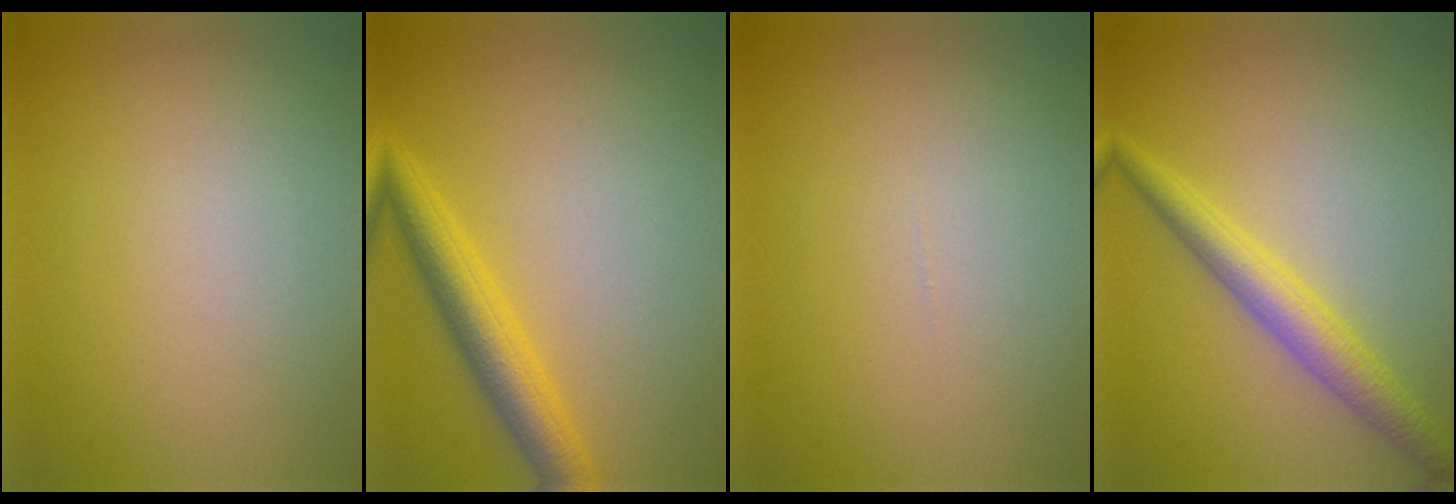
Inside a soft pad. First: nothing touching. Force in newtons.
{"total": 4.2, "press": 4.2, "slide": 0.1}
{"total": 0.0}
{"total": 3.7, "press": 3.7, "slide": 0.1}